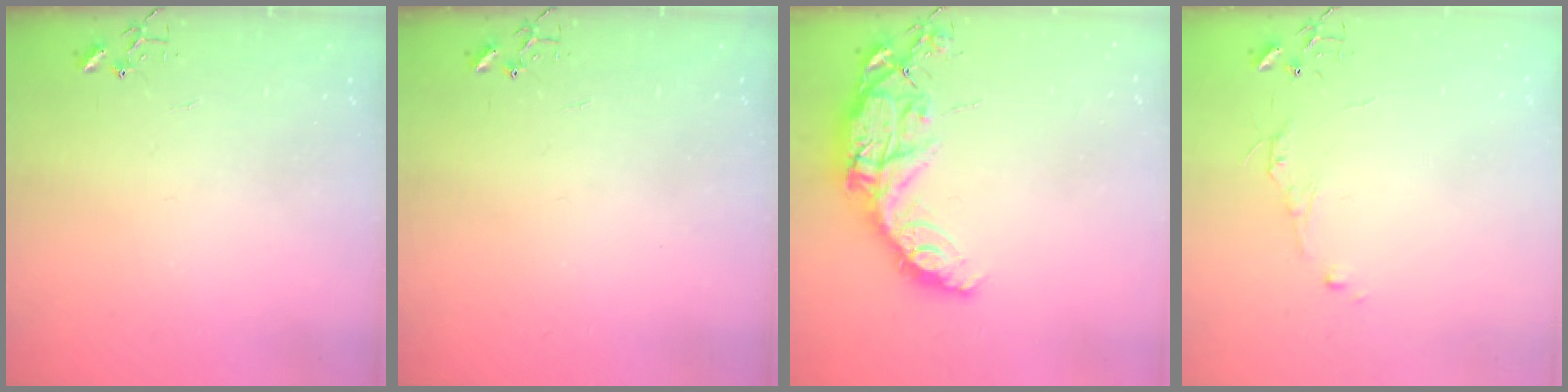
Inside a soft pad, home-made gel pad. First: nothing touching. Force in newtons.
{"total": 0.0}
{"total": 16.6, "press": 16.5, "slide": 1.3}
{"total": 5.0, "press": 5.0, "slide": 0.6}